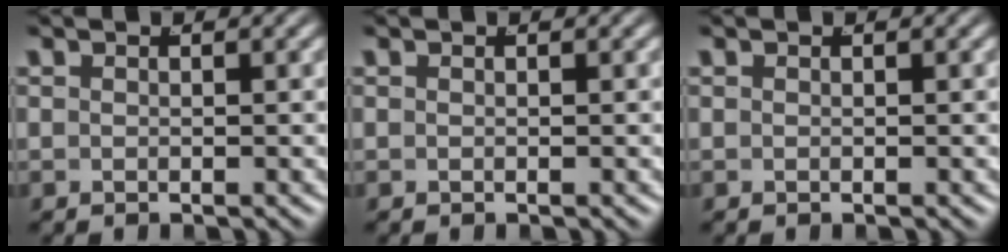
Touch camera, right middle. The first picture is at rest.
{"total": 0.0}
{"total": 0.0}